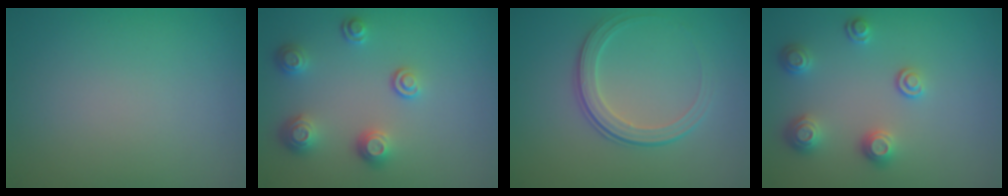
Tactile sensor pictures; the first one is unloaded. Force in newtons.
{"total": 3.1, "press": 2.6, "slide": 1.7}
{"total": 2.5, "press": 1.9, "slide": 1.7}
{"total": 2.5, "press": 2.3, "slide": 0.9}